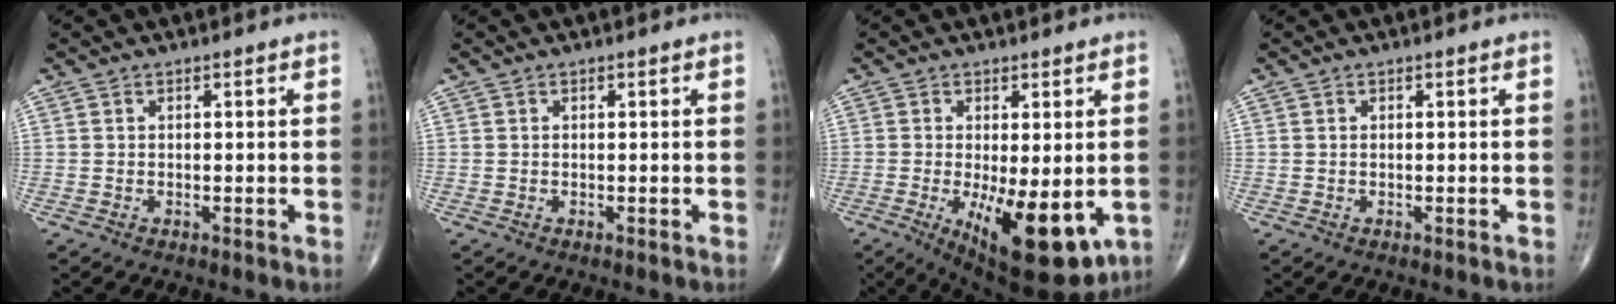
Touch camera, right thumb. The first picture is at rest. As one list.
[{"total": 0.0}, {"total": 14.3, "force": [-3.7, 5.4, 12.7], "torque": [-0.178, -0.026, -0.038]}, {"total": 0.0}]